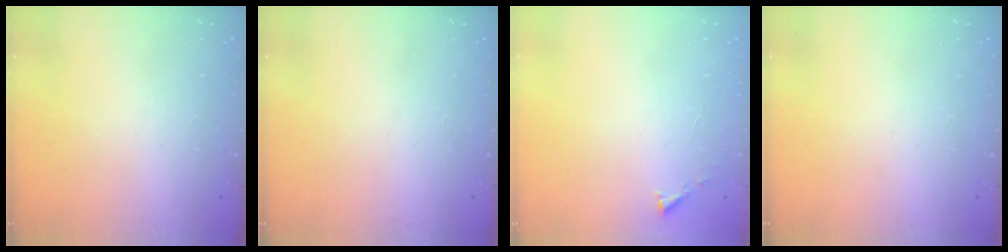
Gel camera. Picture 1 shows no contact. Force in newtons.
{"total": 0.0}
{"total": 3.1, "press": 3.1, "slide": 0.4}
{"total": 0.0}